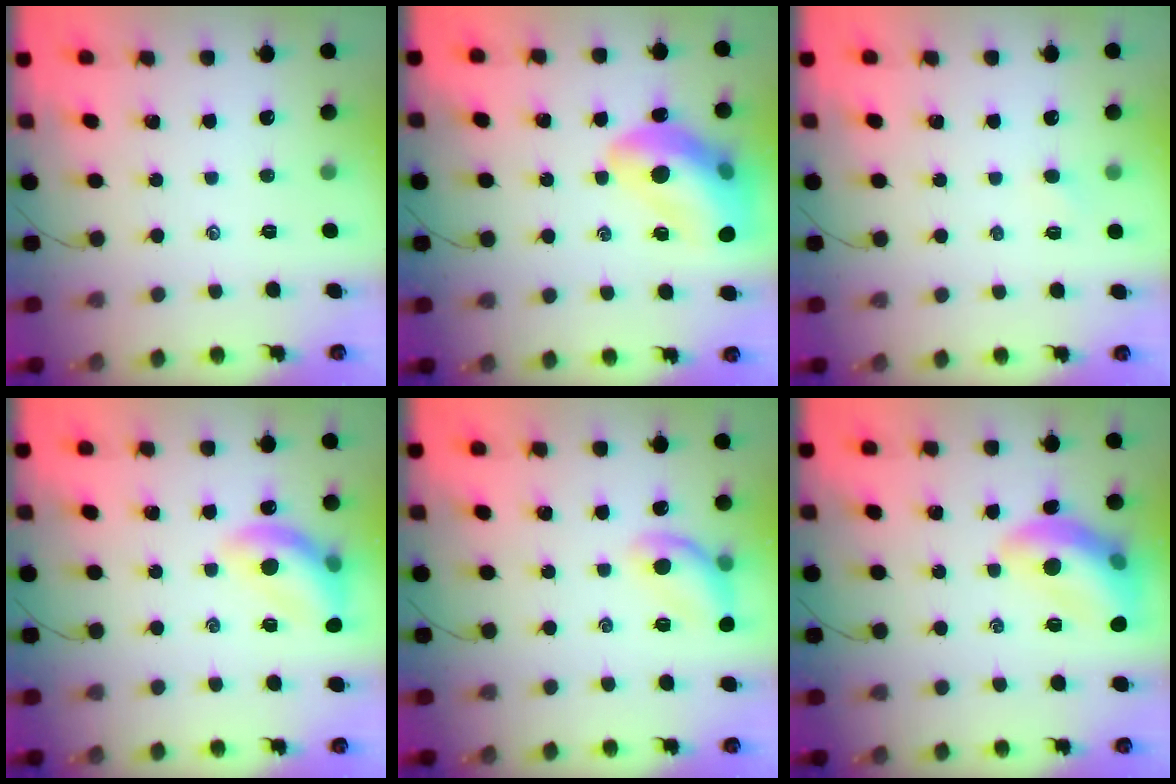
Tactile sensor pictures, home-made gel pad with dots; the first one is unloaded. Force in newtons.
{"total": 18.8, "press": 18.6, "slide": 2.9}
{"total": 1.4, "press": 1.3, "slide": 0.4}
{"total": 14.0, "press": 13.8, "slide": 2.3}
{"total": 11.8, "press": 11.8, "slide": 0.5}
{"total": 13.7, "press": 13.6, "slide": 1.1}